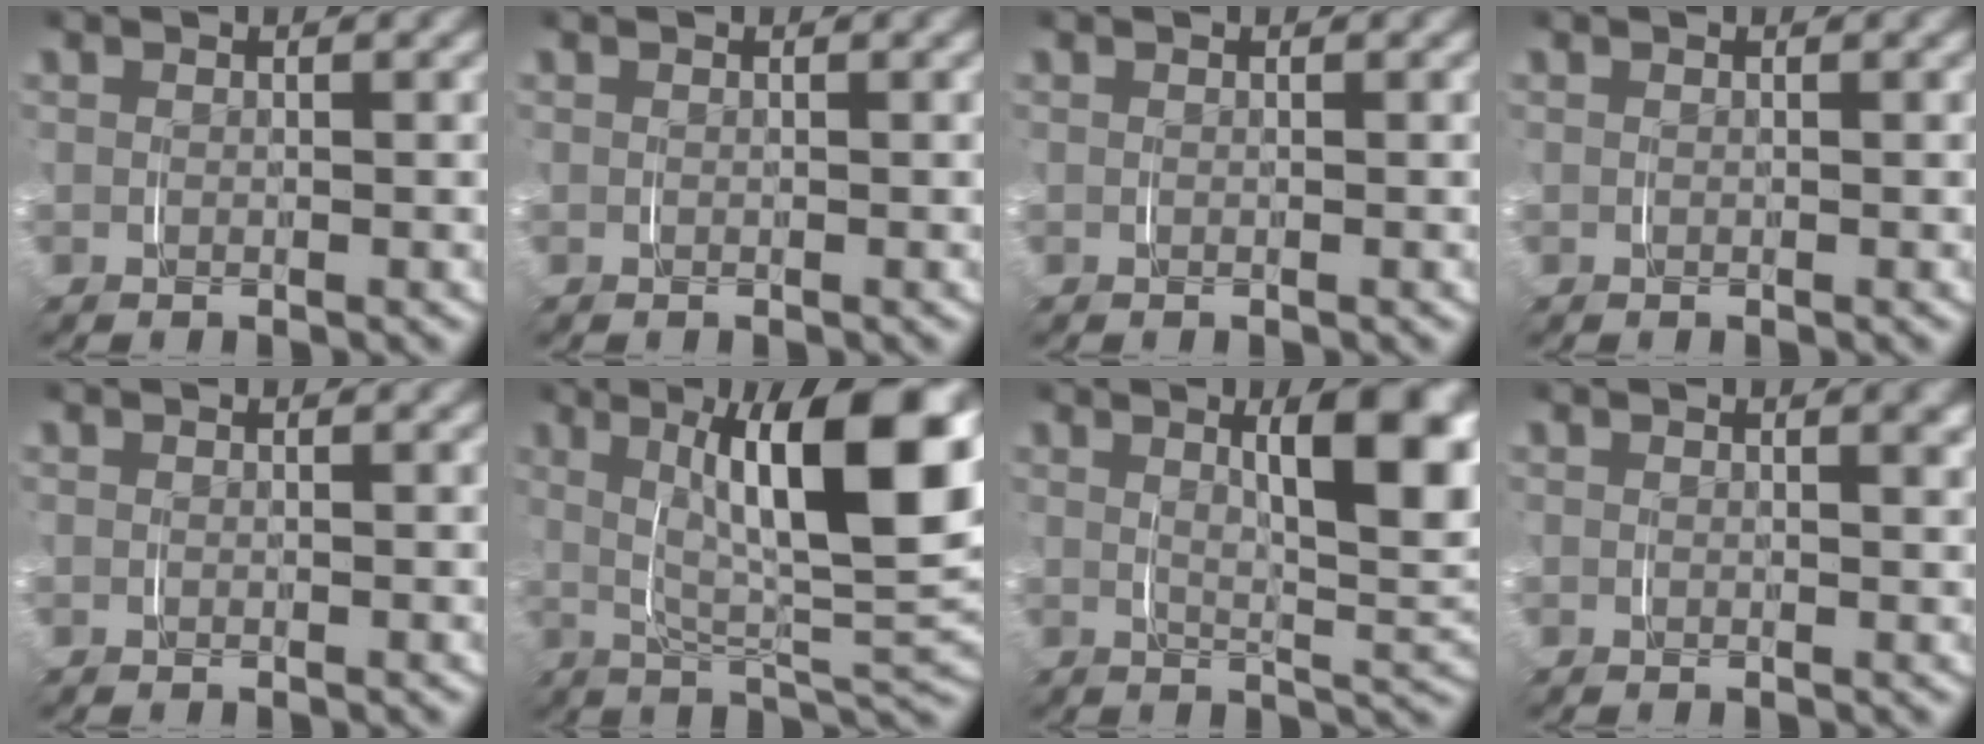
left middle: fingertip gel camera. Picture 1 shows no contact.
{"total": 0.0}
{"total": 0.0}
{"total": 0.0}
{"total": 0.0}
{"total": 11.0, "force": [4.4, 1.7, 10.0], "torque": [-0.118, 0.026, 0.058]}
{"total": 8.0, "force": [3.2, 1.6, 7.1], "torque": [-0.064, 0.014, 0.047]}
{"total": 0.7, "force": [0.5, -0.1, 0.4], "torque": [0.001, 0.002, 0.008]}